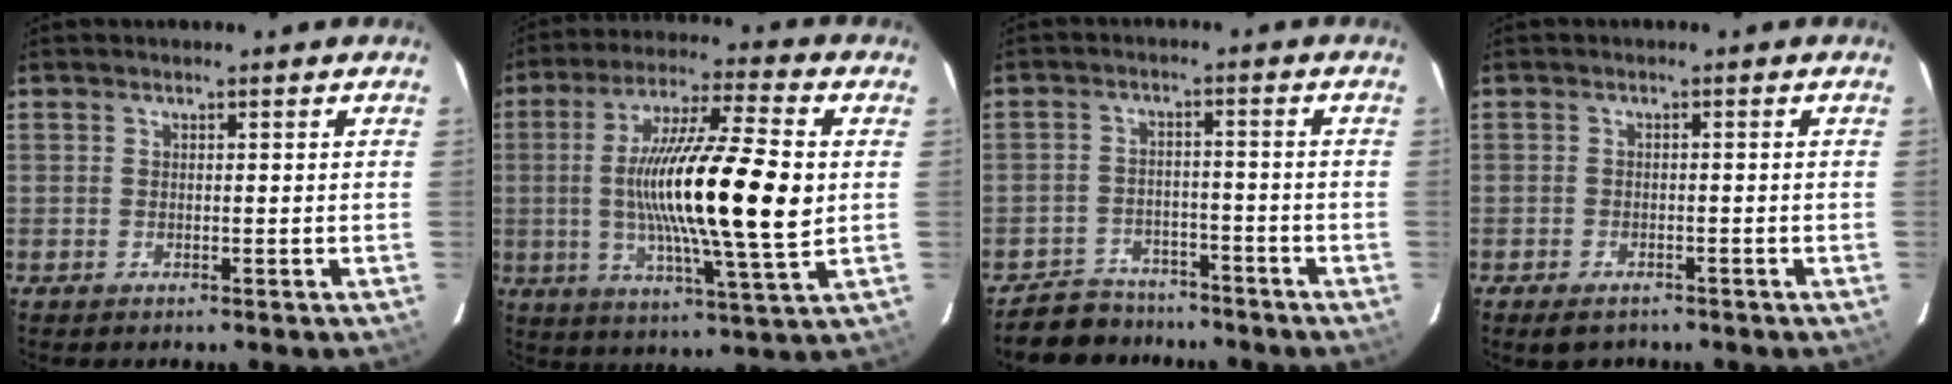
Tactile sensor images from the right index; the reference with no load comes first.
{"total": 20.7, "force": [0.5, 2.4, 20.6], "torque": [-0.363, -0.005, 0.003]}
{"total": 8.6, "force": [-7.4, 4.2, 1.1], "torque": [-0.043, 0.014, -0.106]}
{"total": 3.5, "force": [-2.6, 1.9, 1.4], "torque": [-0.037, -0.006, -0.039]}